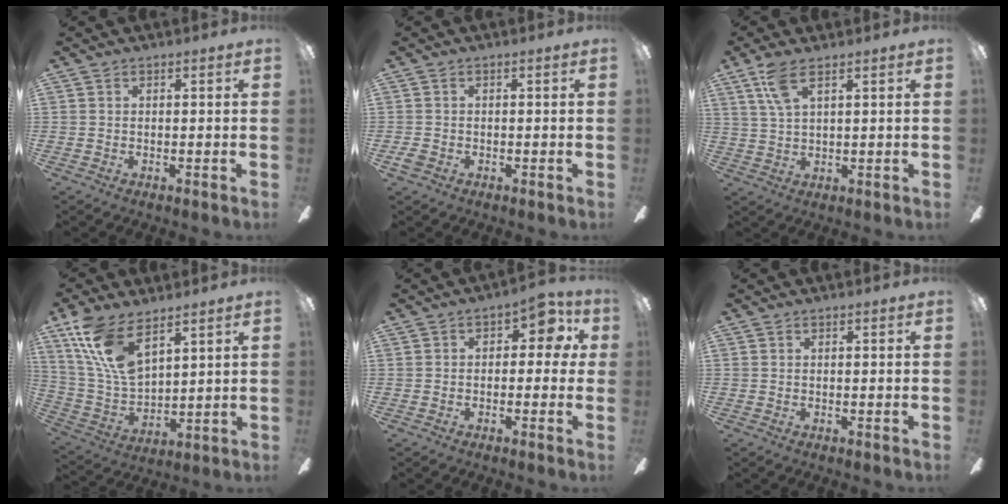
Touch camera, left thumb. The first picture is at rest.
{"total": 1.9, "force": [-0.7, 1.5, 1.0], "torque": [-0.023, 0.002, -0.015]}
{"total": 6.9, "force": [4.1, 2.5, 4.9], "torque": [-0.108, 0.001, 0.076]}
{"total": 15.5, "force": [9.7, 6.8, 10.1], "torque": [-0.231, -0.032, 0.180]}
{"total": 5.9, "force": [1.4, 3.8, 4.3], "torque": [-0.054, -0.003, 0.017]}
{"total": 0.0}